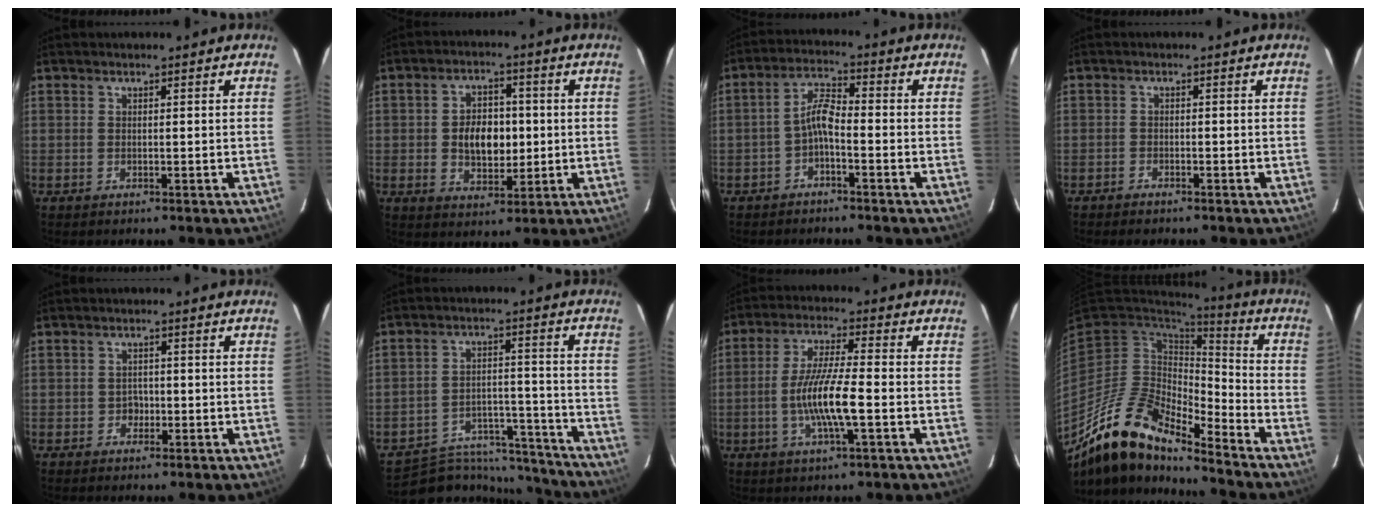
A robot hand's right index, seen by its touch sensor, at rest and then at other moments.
{"total": 8.4, "force": [-0.3, 5.5, 6.4], "torque": [-0.115, 0.012, 0.002]}
{"total": 4.2, "force": [-2.1, 1.1, 3.5], "torque": [-0.077, 0.015, -0.041]}
{"total": 1.7, "force": [-1.6, 0.5, 0.5], "torque": [-0.019, 0.000, -0.030]}
{"total": 1.9, "force": [-0.8, 1.7, 0.2], "torque": [-0.003, 0.005, -0.010]}
{"total": 15.4, "force": [-14.1, 5.4, 3.0], "torque": [-0.057, 0.033, -0.196]}
{"total": 9.9, "force": [-2.6, 1.0, 9.5], "torque": [-0.186, -0.004, -0.049]}
{"total": 17.4, "force": [-14.2, 4.7, 9.0], "torque": [-0.166, -0.017, -0.273]}